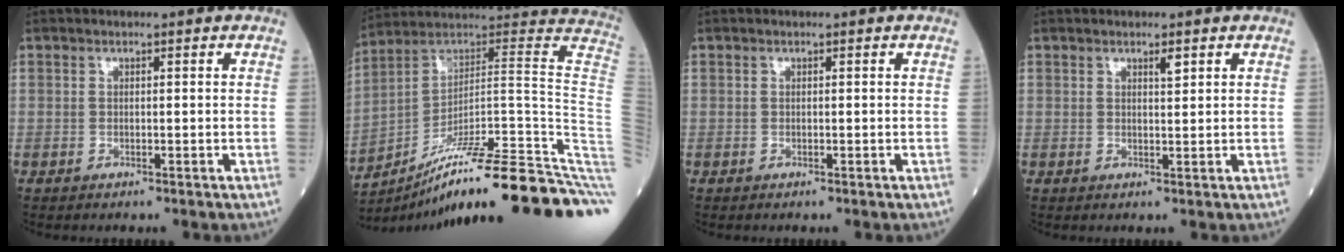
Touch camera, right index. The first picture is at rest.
{"total": 30.3, "force": [-19.0, 0.1, 23.6], "torque": [-0.179, 0.031, -0.285]}
{"total": 0.0}
{"total": 1.4, "force": [0.9, 0.2, 1.0], "torque": [-0.019, -0.002, 0.015]}